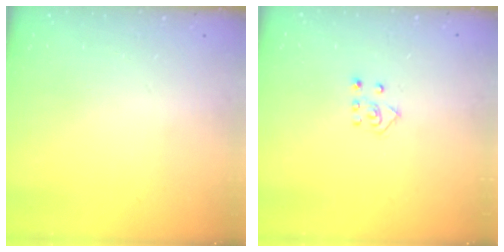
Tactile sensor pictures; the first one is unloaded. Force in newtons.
{"total": 5.0, "press": 4.9, "slide": 0.4}